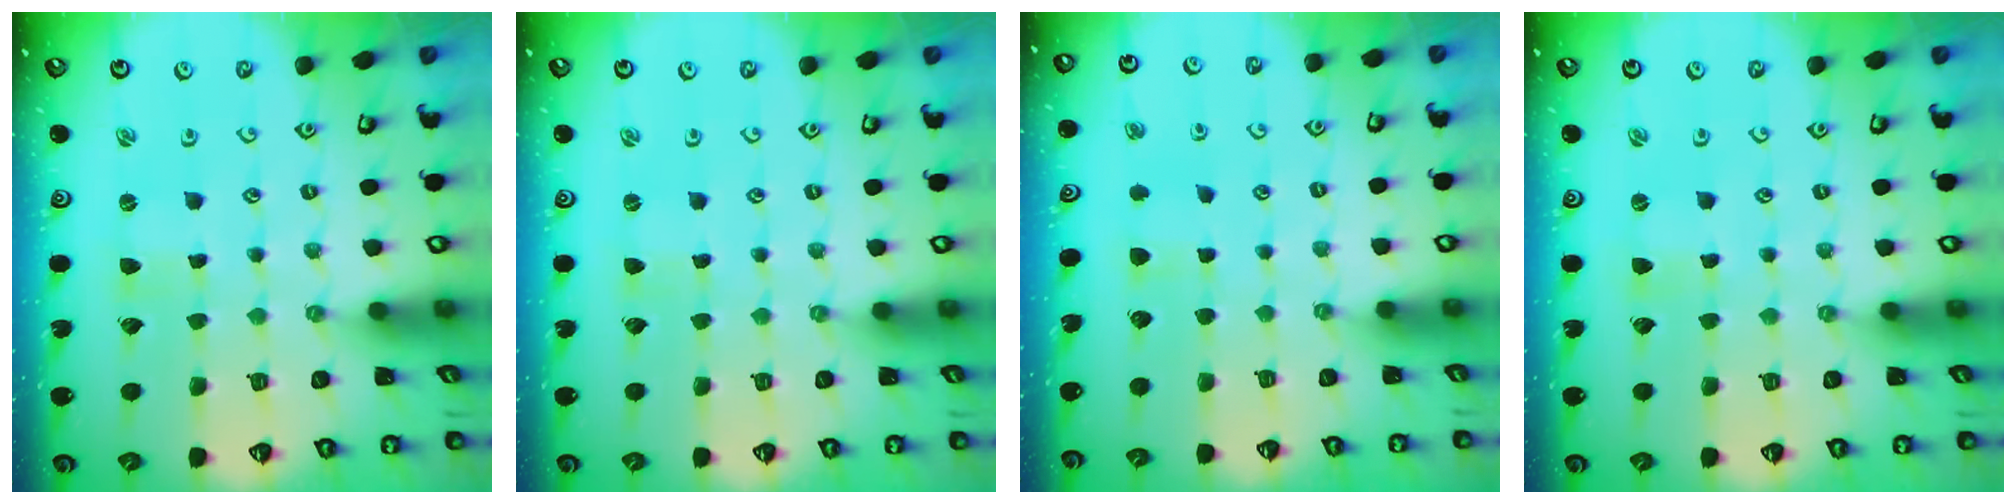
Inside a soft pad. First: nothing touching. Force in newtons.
{"total": 0.0}
{"total": 3.8, "press": 3.8, "slide": 0.5}
{"total": 0.0}